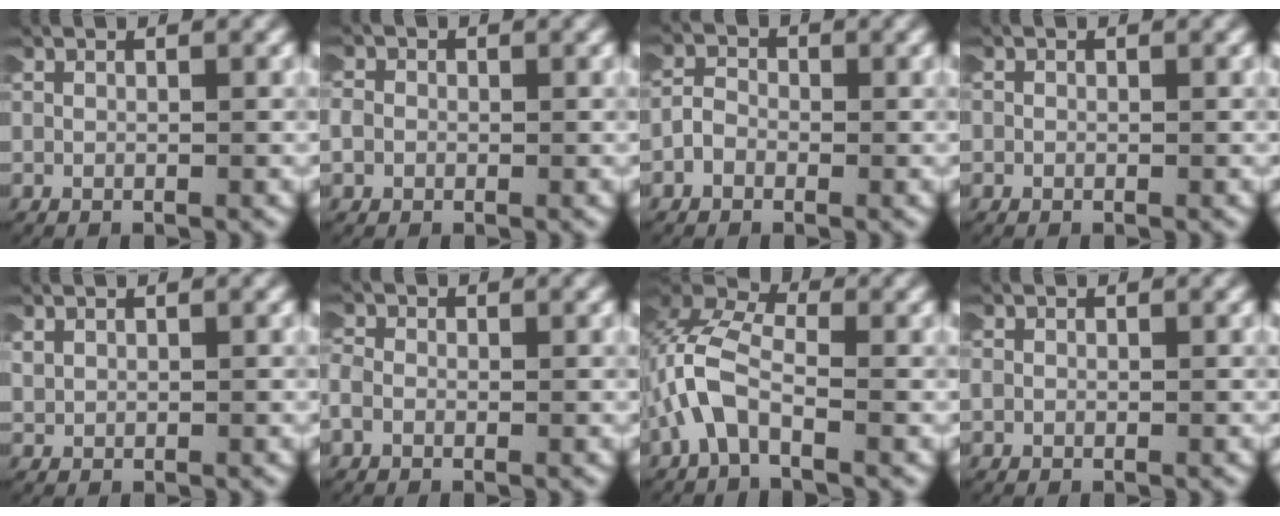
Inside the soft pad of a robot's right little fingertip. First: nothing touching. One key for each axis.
{"total": 2.6, "fx": 0.0, "fy": 2.4, "fz": 1.0, "tx": -0.031, "ty": 0.004, "tz": -0.007}
{"total": 1.6, "fx": -0.4, "fy": 1.4, "fz": 0.7, "tx": -0.020, "ty": 0.007, "tz": -0.014}
{"total": 0.8, "fx": -0.1, "fy": 0.8, "fz": 0.0, "tx": 0.000, "ty": 0.003, "tz": -0.007}
{"total": 1.4, "fx": 0.6, "fy": 1.0, "fz": 0.6, "tx": -0.025, "ty": -0.002, "tz": 0.017}
{"total": 2.4, "fx": -0.3, "fy": 2.1, "fz": 1.2, "tx": -0.037, "ty": -0.002, "tz": -0.009}
{"total": 6.9, "fx": 0.3, "fy": 5.1, "fz": 4.6, "tx": -0.118, "ty": -0.002, "tz": -0.008}
{"total": 1.2, "fx": 0.0, "fy": 1.2, "fz": 0.3, "tx": -0.012, "ty": 0.004, "tz": -0.004}